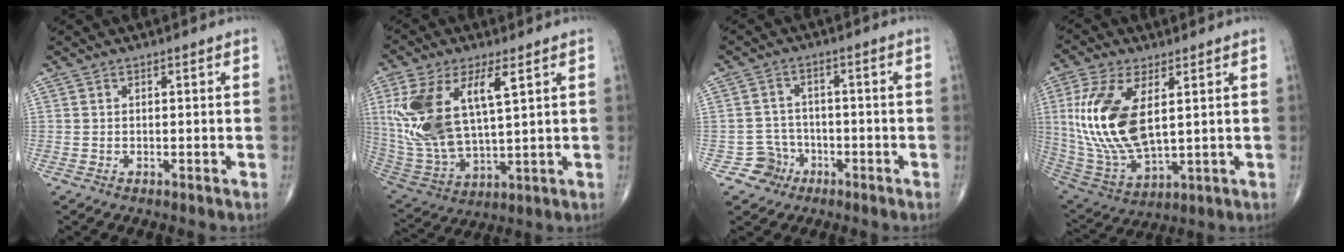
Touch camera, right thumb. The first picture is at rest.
{"total": 18.5, "force": [5.6, 8.3, 15.6], "torque": [-0.321, -0.019, 0.117]}
{"total": 4.6, "force": [-2.4, 4.0, -0.2], "torque": [0.038, 0.016, -0.042]}
{"total": 18.1, "force": [3.5, 8.7, 15.4], "torque": [-0.328, -0.020, 0.080]}